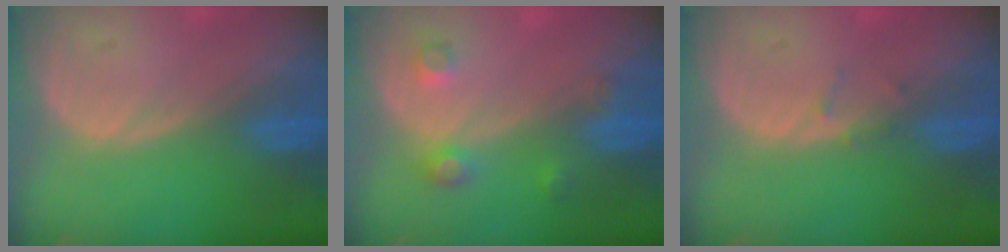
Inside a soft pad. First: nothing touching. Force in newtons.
{"total": 3.5, "press": 3.2, "slide": 1.4}
{"total": 1.1, "press": 0.8, "slide": 0.7}